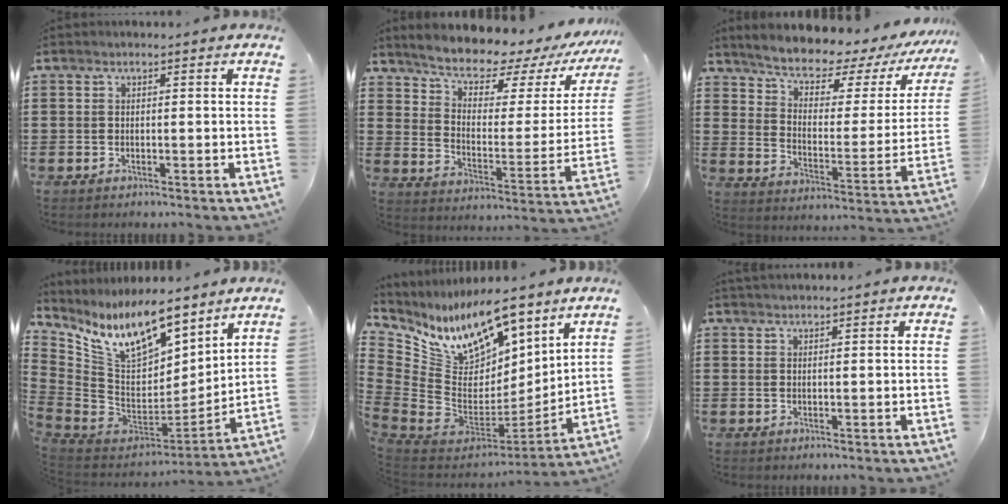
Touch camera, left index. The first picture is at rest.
{"total": 7.5, "force": [6.9, 1.8, 2.4], "torque": [-0.068, -0.056, 0.114]}
{"total": 6.4, "force": [5.8, 1.5, 2.2], "torque": [-0.064, -0.047, 0.095]}
{"total": 12.9, "force": [9.3, 4.9, 7.4], "torque": [-0.172, -0.057, 0.169]}
{"total": 12.4, "force": [9.5, 6.2, 5.0], "torque": [-0.131, -0.082, 0.172]}
{"total": 1.1, "force": [1.0, 0.0, 0.3], "torque": [-0.006, -0.001, 0.020]}